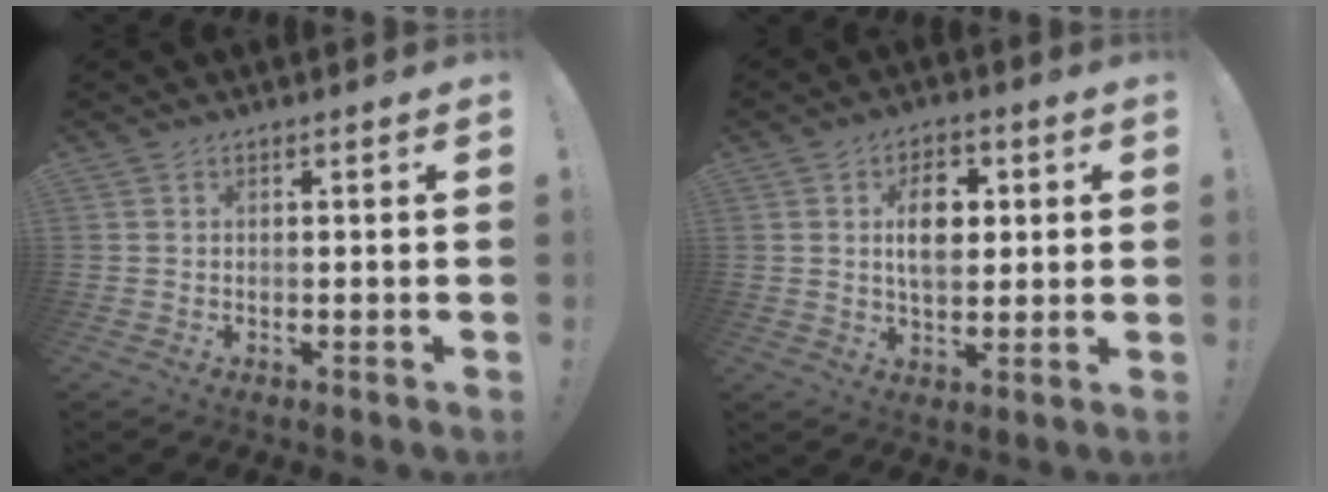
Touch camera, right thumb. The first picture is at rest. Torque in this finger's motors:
{"motor_torque": [-0.10, 0.54, 0.35, 0.62, 0.29]}